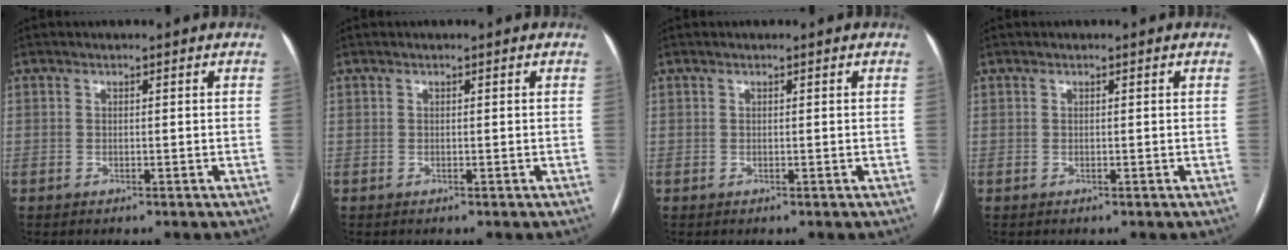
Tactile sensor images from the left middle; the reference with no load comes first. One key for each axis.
{"total": 0.0}
{"total": 0.0}
{"total": 0.0}